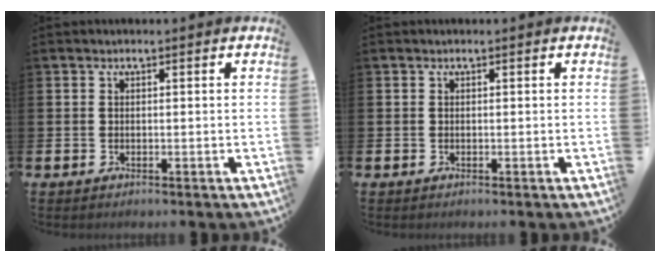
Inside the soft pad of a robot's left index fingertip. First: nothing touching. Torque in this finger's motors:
{"motor_torque": [-0.07, 0.09, 0.00, 0.01]}